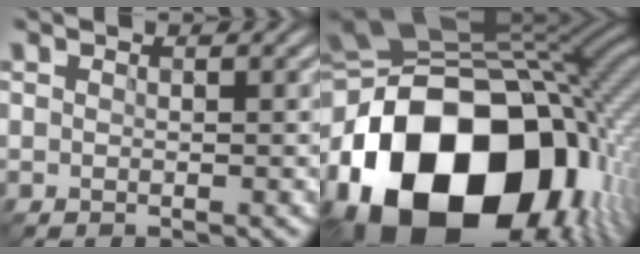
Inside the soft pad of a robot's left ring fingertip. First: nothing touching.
{"total": 22.4, "force": [-7.1, 15.3, 14.7], "torque": [-0.311, -0.018, -0.110]}